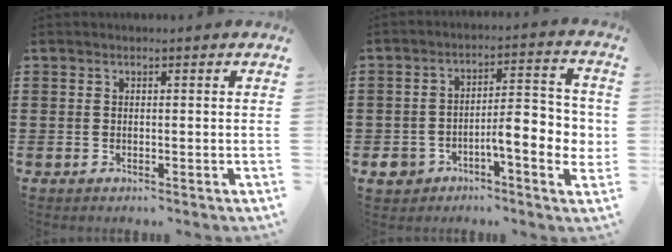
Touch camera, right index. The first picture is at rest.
{"total": 8.7, "force": [-2.5, 3.6, 7.5], "torque": [-0.116, -0.003, -0.046]}